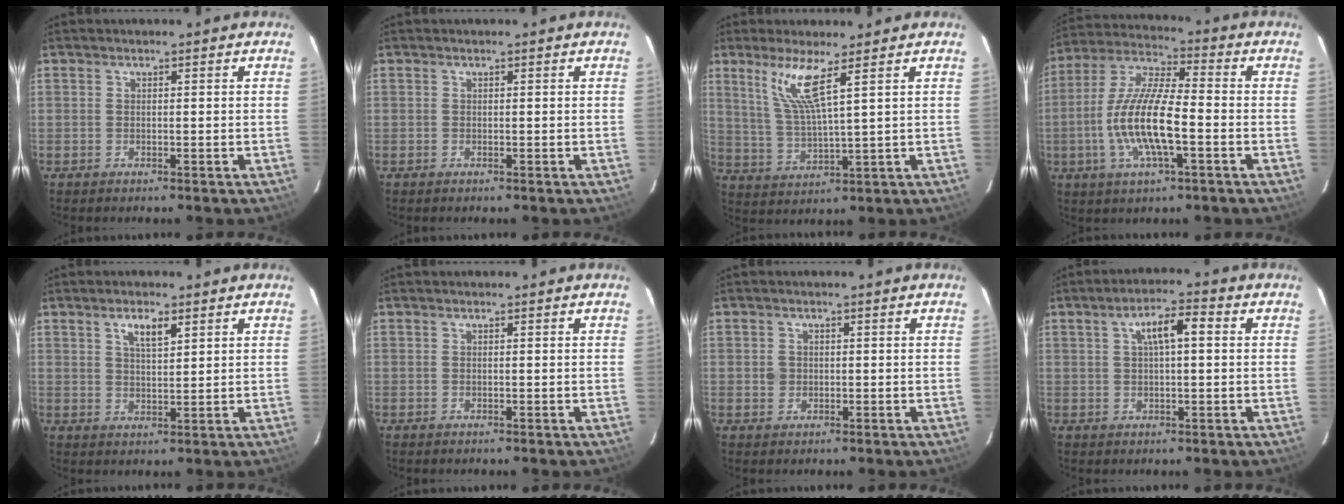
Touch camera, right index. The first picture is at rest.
{"total": 0.0}
{"total": 7.7, "force": [4.4, -0.1, 6.4], "torque": [-0.129, -0.010, 0.095]}
{"total": 14.2, "force": [-3.6, 3.6, 13.3], "torque": [-0.272, -0.003, -0.072]}
{"total": 4.0, "force": [2.2, 1.3, 3.0], "torque": [-0.053, 0.003, 0.040]}
{"total": 0.0}
{"total": 1.7, "force": [0.0, 1.7, 0.3], "torque": [-0.003, 0.003, -0.001]}
{"total": 5.8, "force": [1.4, 1.7, 5.3], "torque": [-0.094, 0.016, 0.027]}